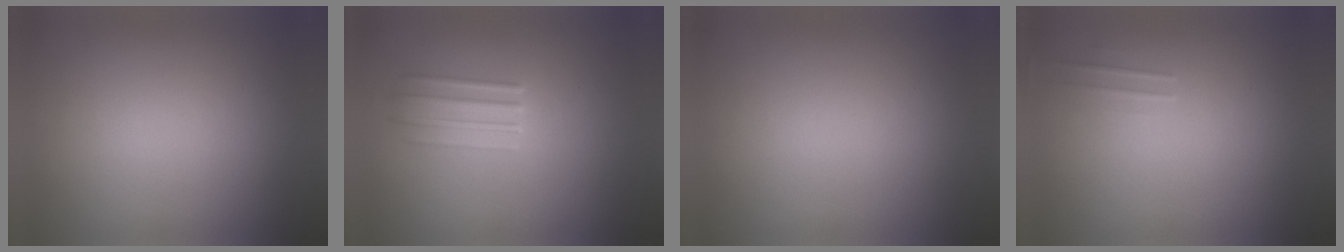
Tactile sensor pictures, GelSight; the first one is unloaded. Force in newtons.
{"total": 2.7}
{"total": 0.0}
{"total": 1.1}